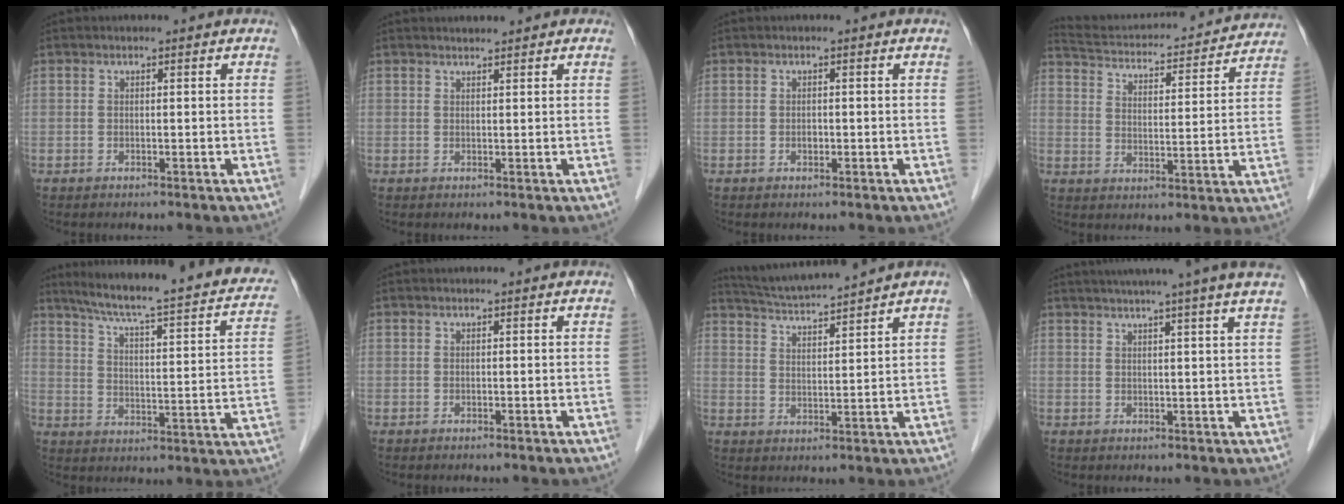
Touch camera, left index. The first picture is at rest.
{"total": 1.6, "force": [1.5, 0.2, 0.5], "torque": [-0.009, 0.012, 0.025]}
{"total": 0.6, "force": [-0.2, 0.5, 0.4], "torque": [-0.007, 0.002, -0.004]}
{"total": 20.3, "force": [19.3, 3.5, 5.1], "torque": [-0.086, -0.006, 0.261]}
{"total": 25.7, "force": [21.1, 3.2, 14.3], "torque": [-0.207, -0.013, 0.266]}
{"total": 0.0}
{"total": 8.9, "force": [8.3, -1.2, 2.9], "torque": [-0.058, 0.012, 0.148]}
{"total": 12.0, "force": [9.7, -1.8, 6.8], "torque": [-0.101, 0.008, 0.112]}